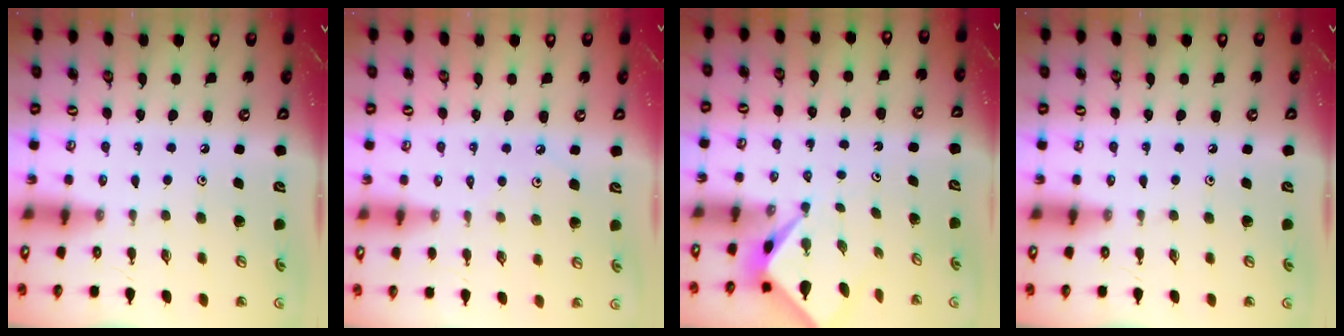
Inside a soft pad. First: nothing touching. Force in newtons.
{"total": 1.7, "press": 1.6, "slide": 0.3}
{"total": 2.1, "press": 2.1, "slide": 0.2}
{"total": 0.0}